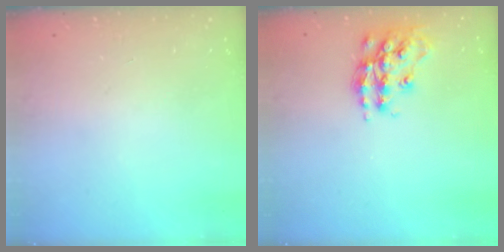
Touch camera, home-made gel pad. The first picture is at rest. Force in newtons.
{"total": 15.1, "press": 15.0, "slide": 1.0}